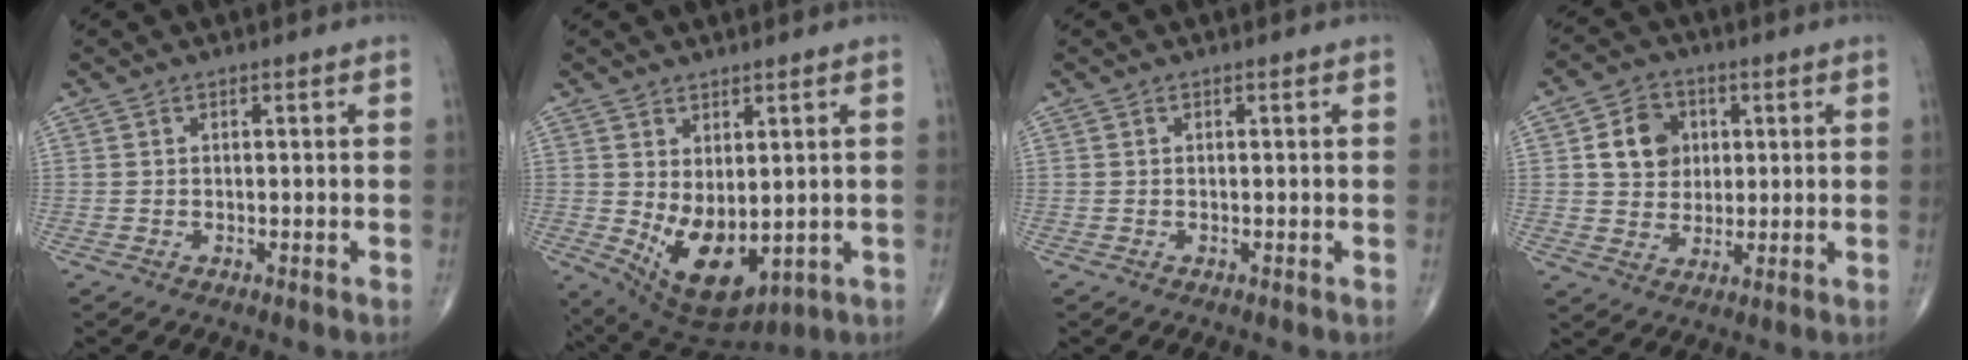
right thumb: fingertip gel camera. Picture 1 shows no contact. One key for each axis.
{"total": 11.2, "fx": -0.7, "fy": 6.3, "fz": 9.3, "tx": -0.142, "ty": -0.016, "tz": 0.020}
{"total": 0.0}
{"total": 8.4, "fx": 1.9, "fy": 7.0, "fz": 4.1, "tx": -0.038, "ty": -0.005, "tz": 0.030}